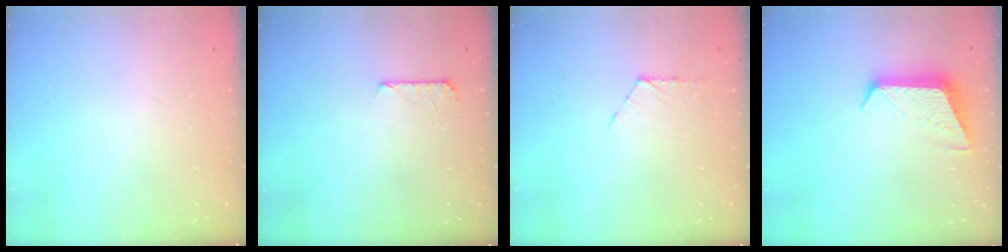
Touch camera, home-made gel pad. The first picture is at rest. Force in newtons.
{"total": 6.3, "press": 6.3, "slide": 0.7}
{"total": 5.5, "press": 5.5, "slide": 0.6}
{"total": 9.9, "press": 9.9, "slide": 0.2}